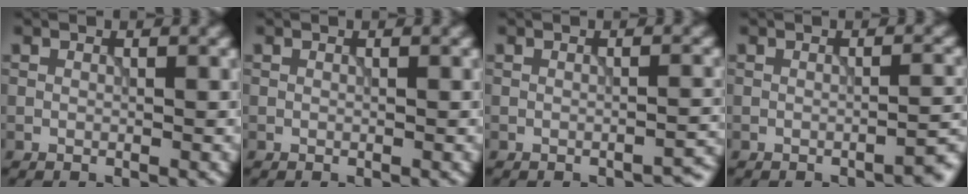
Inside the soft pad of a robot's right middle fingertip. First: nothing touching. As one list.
[{"total": 0.0}, {"total": 1.6, "force": [-1.5, 0.2, 0.4], "torque": [0.004, 0.007, -0.022]}, {"total": 2.0, "force": [-1.5, 0.3, 1.3], "torque": [-0.007, 0.010, -0.026]}]